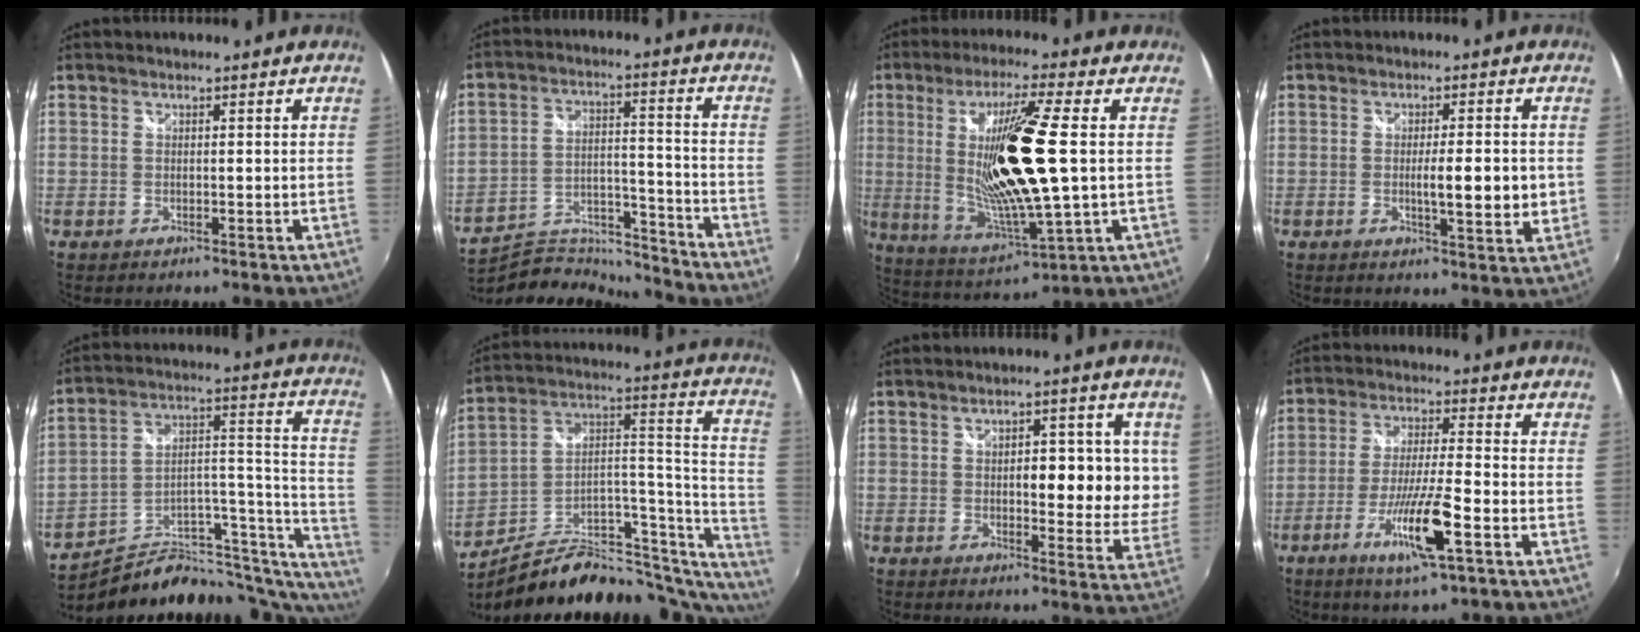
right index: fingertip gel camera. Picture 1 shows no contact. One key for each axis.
{"total": 15.1, "fx": -14.6, "fy": 2.8, "fz": 2.6, "tx": -0.055, "ty": 0.021, "tz": -0.237}
{"total": 18.0, "fx": 1.6, "fy": 1.5, "fz": 17.9, "tx": -0.331, "ty": -0.021, "tz": 0.045}
{"total": 7.1, "fx": -0.4, "fy": 1.0, "fz": 7.0, "tx": -0.112, "ty": -0.012, "tz": -0.004}
{"total": 22.4, "fx": -16.6, "fy": 11.1, "fz": 10.2, "tx": -0.104, "ty": 0.063, "tz": -0.249}
{"total": 26.2, "fx": -19.5, "fy": 11.2, "fz": 13.3, "tx": -0.148, "ty": 0.056, "tz": -0.289}
{"total": 11.9, "fx": 2.6, "fy": 5.2, "fz": 10.4, "tx": -0.134, "ty": 0.000, "tz": 0.039}
{"total": 11.6, "fx": -5.2, "fy": 0.7, "fz": 10.4, "tx": -0.204, "ty": -0.018, "tz": -0.096}